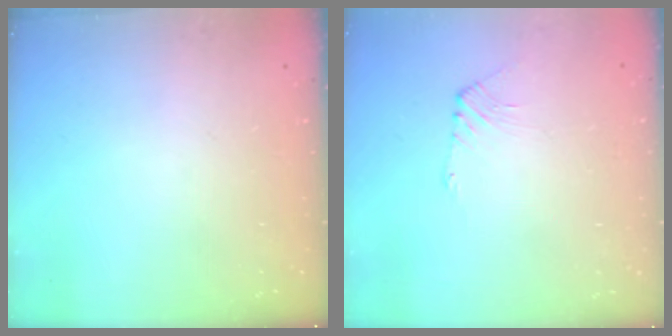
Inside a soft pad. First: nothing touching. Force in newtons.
{"total": 3.0, "press": 2.9, "slide": 0.5}